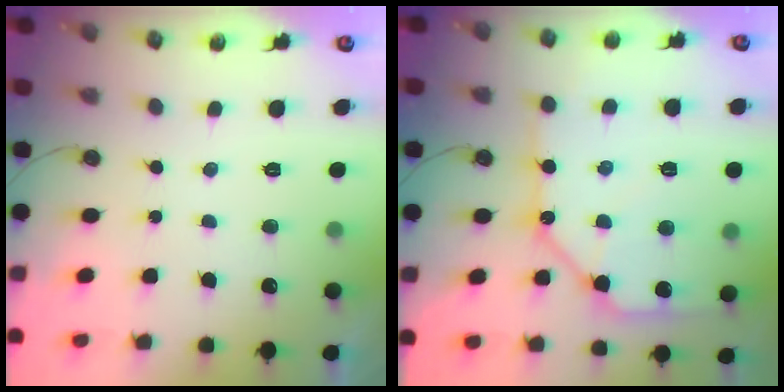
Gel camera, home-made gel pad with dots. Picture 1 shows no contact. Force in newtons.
{"total": 14.5, "press": 14.5, "slide": 1.1}